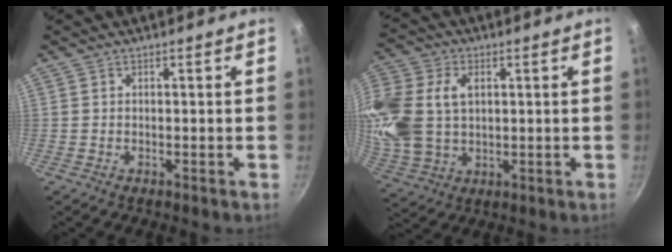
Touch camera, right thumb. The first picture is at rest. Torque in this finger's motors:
{"motor_torque": [-0.36, 1.22, 0.22, 0.09, 0.41]}